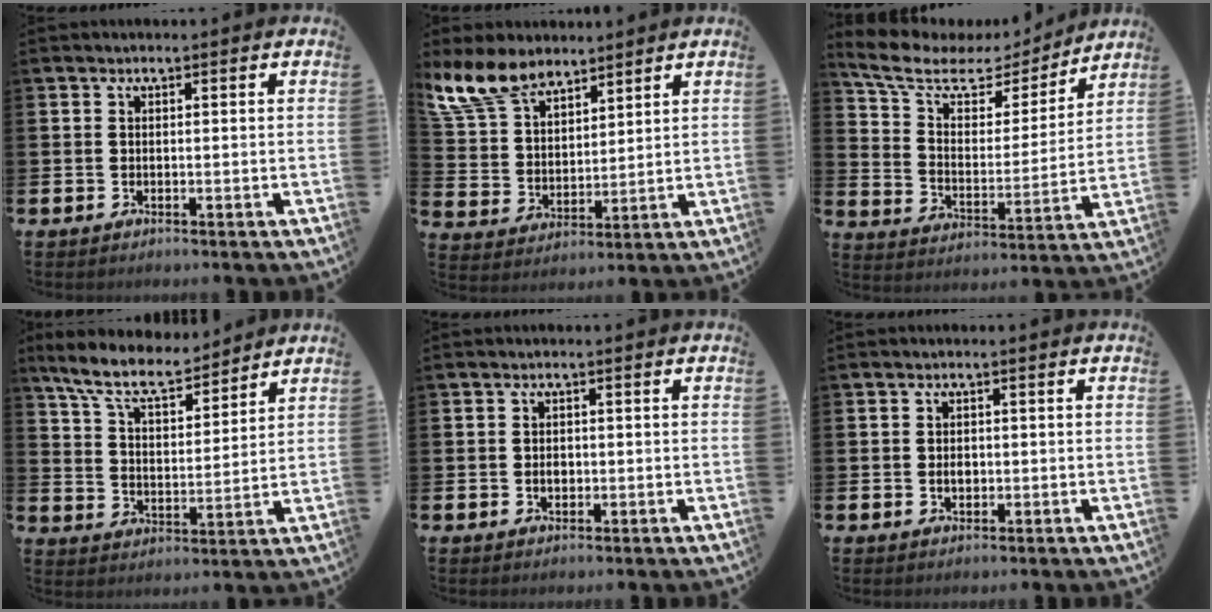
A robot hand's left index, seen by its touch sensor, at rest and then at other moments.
{"total": 9.9, "force": [8.2, 4.5, 3.2], "torque": [-0.096, -0.025, 0.158]}
{"total": 8.5, "force": [6.8, 4.0, 3.1], "torque": [-0.095, -0.040, 0.117]}
{"total": 9.1, "force": [8.2, 2.2, 3.3], "torque": [-0.093, -0.043, 0.148]}
{"total": 1.5, "force": [0.1, 1.0, 1.1], "torque": [-0.005, 0.000, -0.003]}
{"total": 1.5, "force": [0.1, 1.0, 1.1], "torque": [-0.006, 0.000, -0.002]}